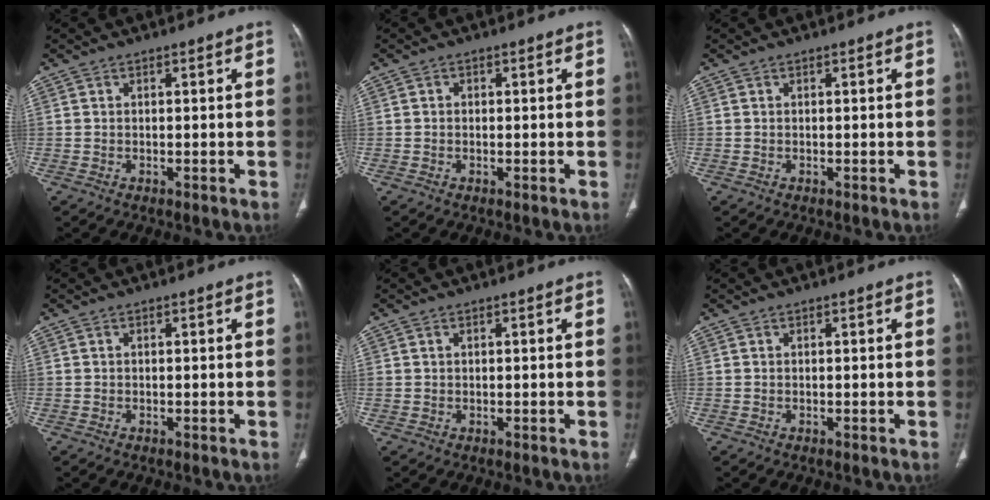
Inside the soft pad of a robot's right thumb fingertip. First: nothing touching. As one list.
[{"total": 0.7, "force": [0.0, 0.7, 0.3], "torque": [0.000, 0.002, -0.001]}, {"total": 0.0}, {"total": 0.0}, {"total": 0.8, "force": [0.4, 0.6, 0.3], "torque": [-0.001, -0.001, 0.007]}, {"total": 0.0}]